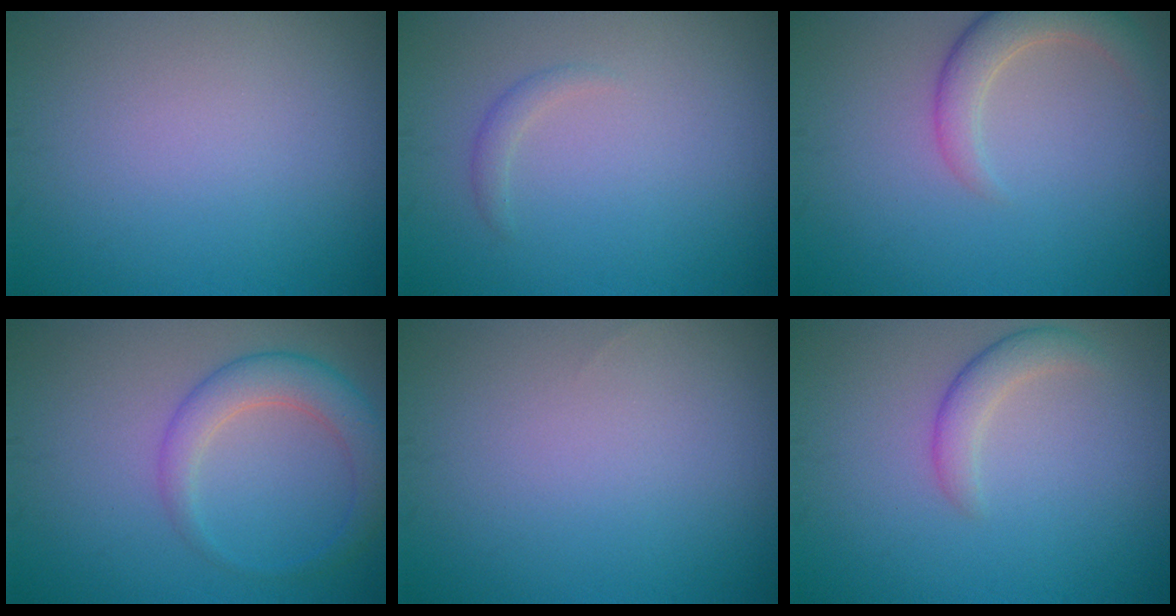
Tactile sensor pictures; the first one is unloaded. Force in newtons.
{"total": 0.9, "press": 0.9, "slide": 0.1}
{"total": 3.4, "press": 3.4, "slide": 0.4}
{"total": 3.7, "press": 3.7, "slide": 0.2}
{"total": 0.0}
{"total": 2.2, "press": 2.2, "slide": 0.1}